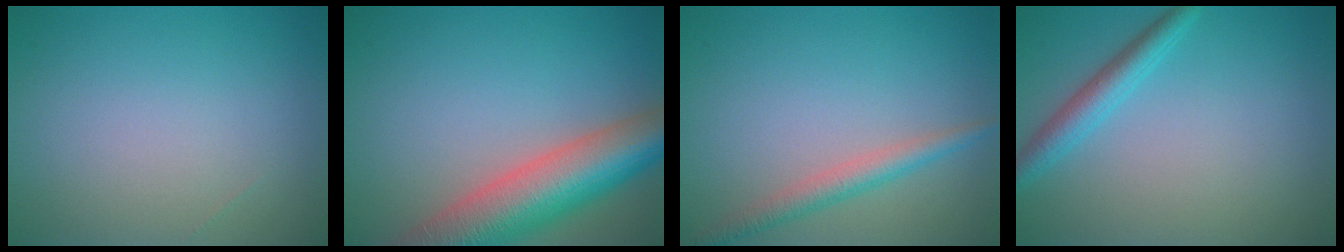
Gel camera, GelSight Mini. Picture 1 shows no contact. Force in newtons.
{"total": 10.2, "press": 10.1, "slide": 0.6}
{"total": 2.5, "press": 2.5, "slide": 0.1}
{"total": 2.7, "press": 2.7, "slide": 0.0}